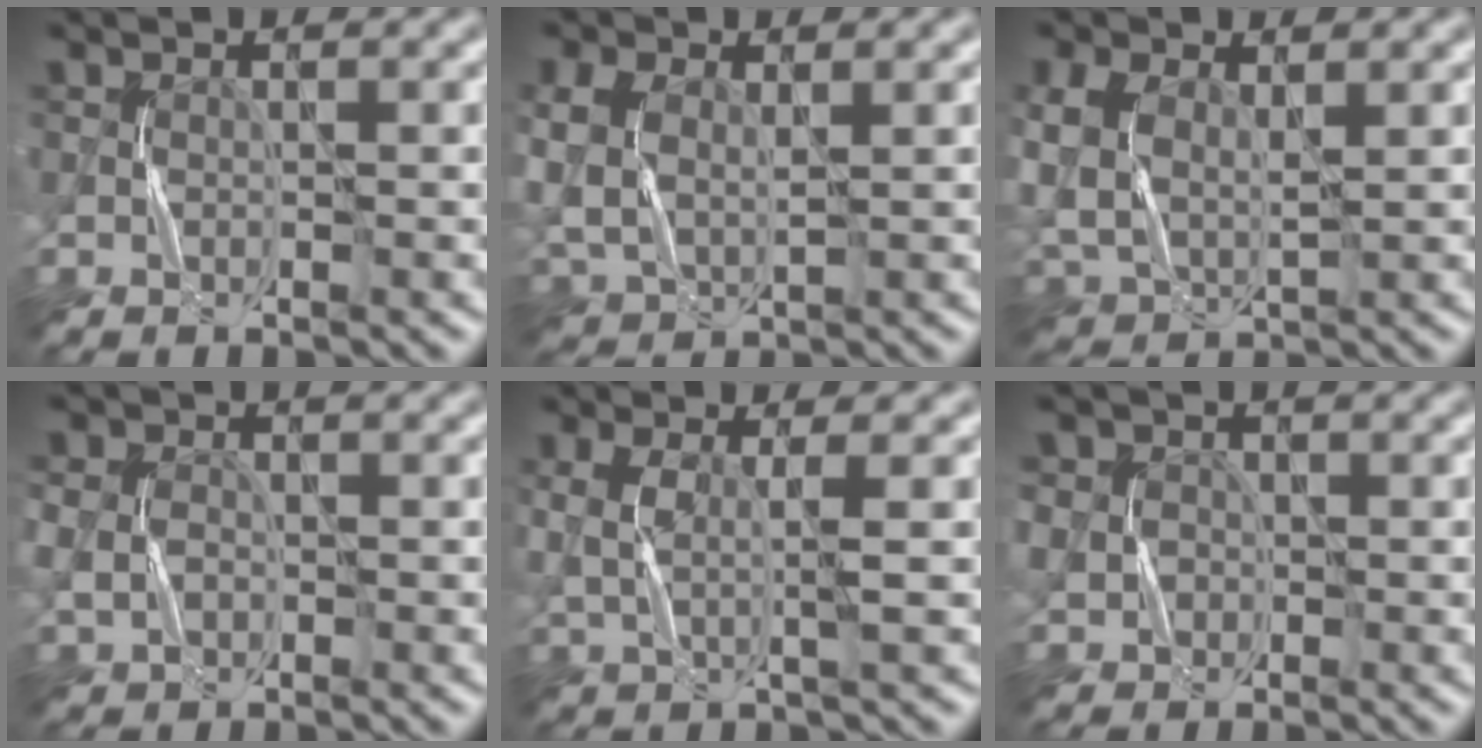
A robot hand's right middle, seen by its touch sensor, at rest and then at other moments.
{"total": 4.6, "force": [1.1, 3.5, 2.8], "torque": [-0.086, -0.002, 0.039]}
{"total": 5.8, "force": [1.3, 4.2, 3.8], "torque": [-0.115, -0.004, 0.043]}
{"total": 2.8, "force": [-0.2, 2.5, 1.3], "torque": [-0.022, 0.003, -0.004]}
{"total": 2.1, "force": [0.6, 0.4, 2.0], "torque": [-0.037, -0.003, 0.014]}
{"total": 3.5, "force": [0.1, 3.3, 1.1], "torque": [-0.012, 0.015, -0.015]}